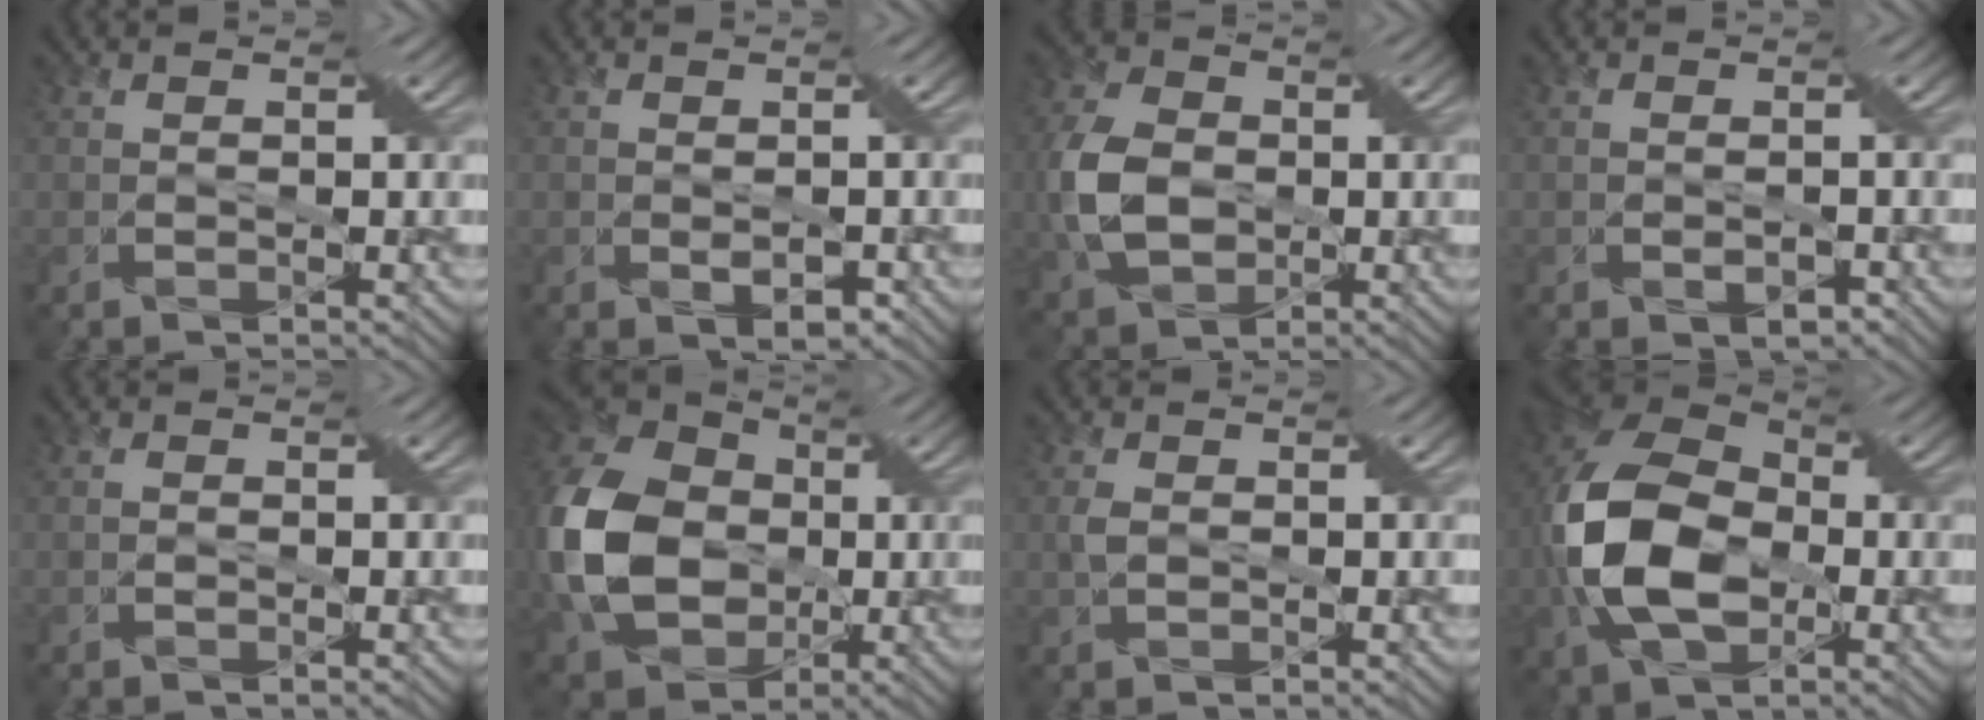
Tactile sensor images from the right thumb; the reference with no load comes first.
{"total": 2.4, "force": [-0.7, 1.4, 1.8], "torque": [-0.030, -0.011, -0.005]}
{"total": 8.4, "force": [-1.3, 6.0, 5.8], "torque": [-0.164, -0.008, -0.027]}
{"total": 1.9, "force": [-1.2, 1.0, 1.1], "torque": [-0.019, -0.009, -0.014]}
{"total": 0.6, "force": [-0.5, 0.1, 0.0], "torque": [0.003, 0.000, -0.014]}
{"total": 14.4, "force": [-1.7, 11.1, 9.0], "torque": [-0.247, -0.010, -0.040]}
{"total": 1.6, "force": [-0.3, 0.7, 1.4], "torque": [-0.045, -0.003, -0.005]}
{"total": 13.7, "force": [-2.6, 8.6, 10.3], "torque": [-0.273, -0.015, -0.057]}